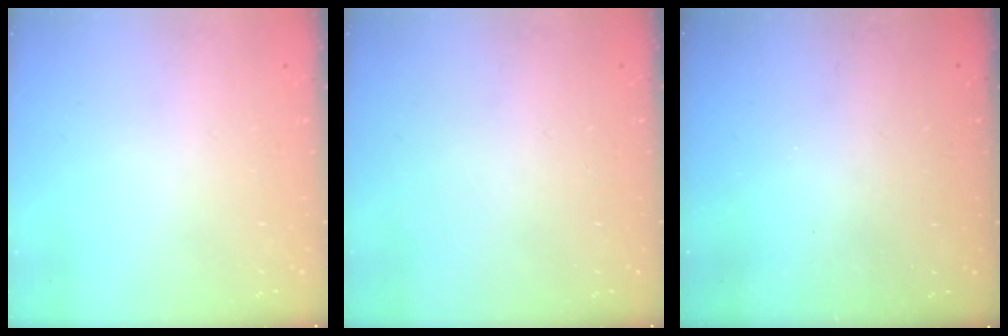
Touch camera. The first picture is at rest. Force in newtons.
{"total": 0.0}
{"total": 2.9, "press": 2.9, "slide": 0.2}